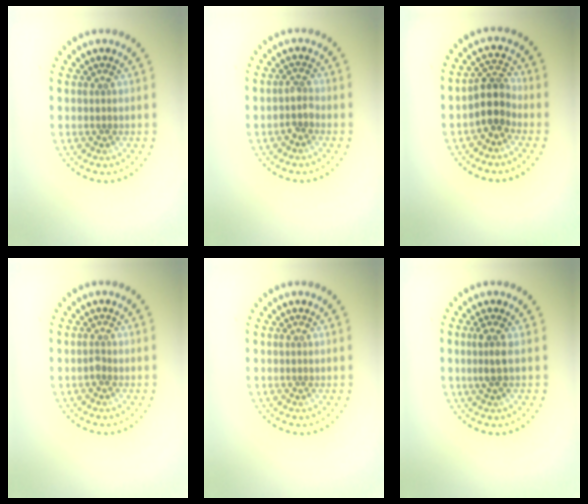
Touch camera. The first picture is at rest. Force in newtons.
{"total": 1.5, "press": 1.2, "slide": 0.9}
{"total": 3.1, "press": 2.6, "slide": 1.6}
{"total": 0.6, "press": 0.4, "slide": 0.4}
{"total": 0.0}
{"total": 1.6, "press": 1.3, "slide": 1.0}